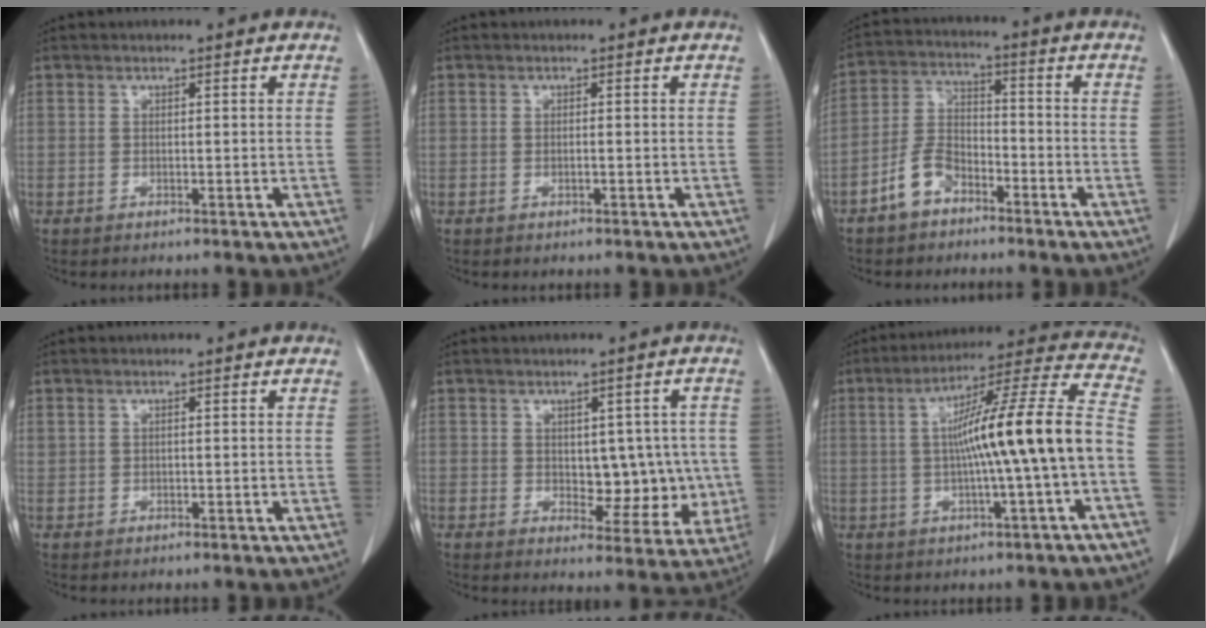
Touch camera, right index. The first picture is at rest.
{"total": 0.9, "force": [-0.1, 0.3, 0.8], "torque": [-0.023, 0.001, 0.000]}
{"total": 7.5, "force": [-4.6, 4.3, 4.2], "torque": [-0.099, 0.019, -0.089]}
{"total": 1.4, "force": [0.4, 1.1, 0.8], "torque": [-0.028, 0.012, 0.014]}
{"total": 9.7, "force": [0.0, 5.9, 7.7], "torque": [-0.086, 0.019, 0.021]}
{"total": 17.0, "force": [-1.4, 0.1, 17.0], "torque": [-0.263, 0.027, -0.026]}